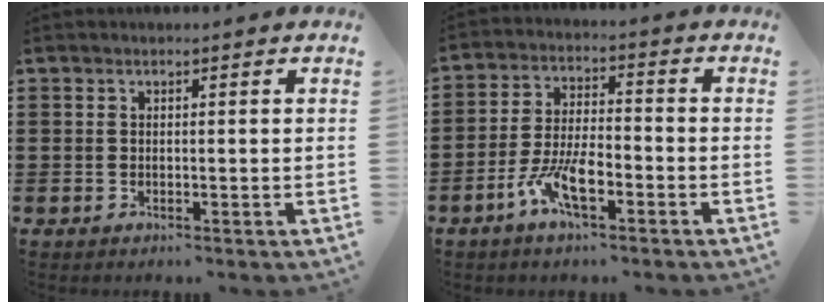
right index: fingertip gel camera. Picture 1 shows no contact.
{"total": 7.4, "force": [-4.0, 2.3, 5.9], "torque": [-0.135, -0.008, -0.078]}